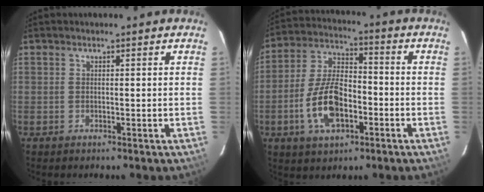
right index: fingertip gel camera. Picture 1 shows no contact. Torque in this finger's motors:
{"motor_torque": [1.81, -0.33, 0.94, 0.12]}